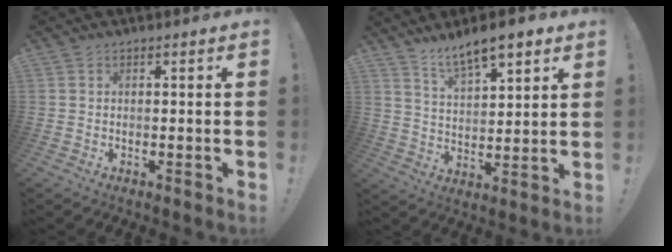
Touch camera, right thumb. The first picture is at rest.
{"total": 10.9, "force": [8.2, 3.6, 6.2], "torque": [-0.101, -0.046, 0.145]}